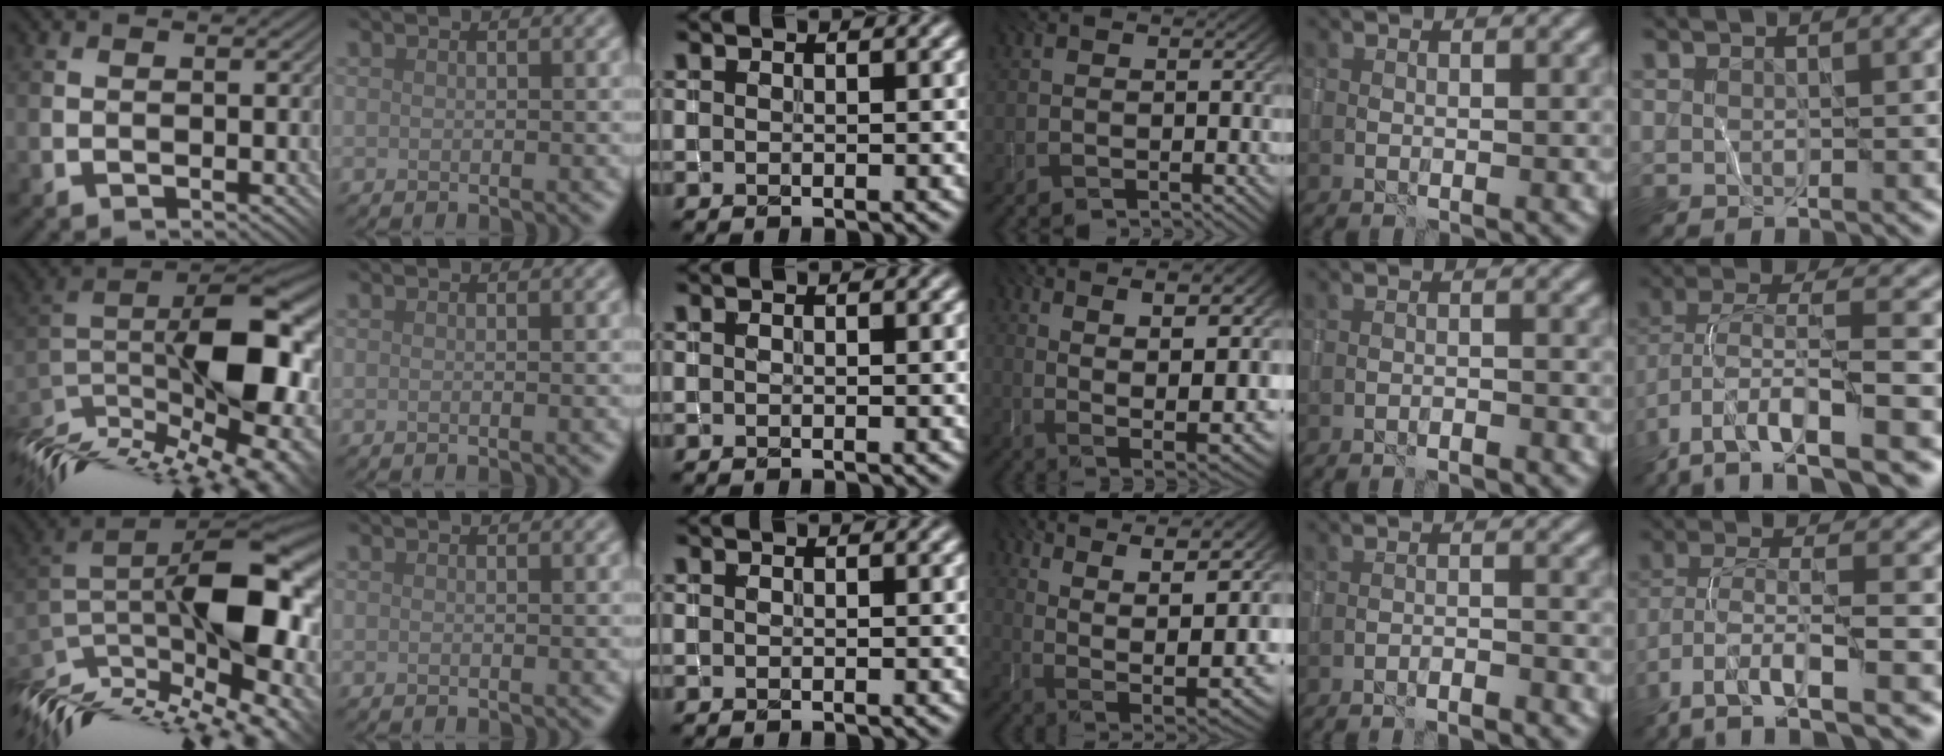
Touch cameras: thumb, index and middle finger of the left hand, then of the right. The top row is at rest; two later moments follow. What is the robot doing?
{"motion": "wrap", "object": "yarn"}